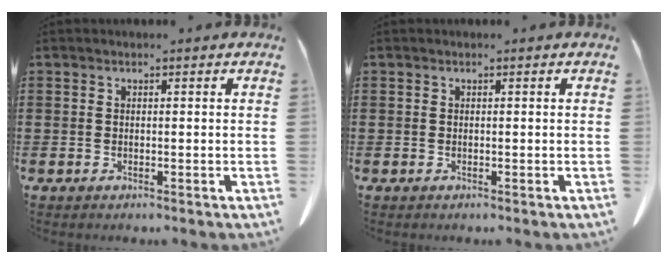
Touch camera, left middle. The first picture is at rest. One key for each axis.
{"total": 0.0}